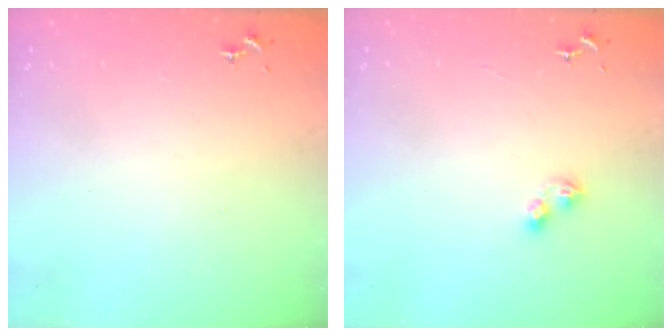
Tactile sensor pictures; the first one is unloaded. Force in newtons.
{"total": 6.2, "press": 6.2, "slide": 0.7}